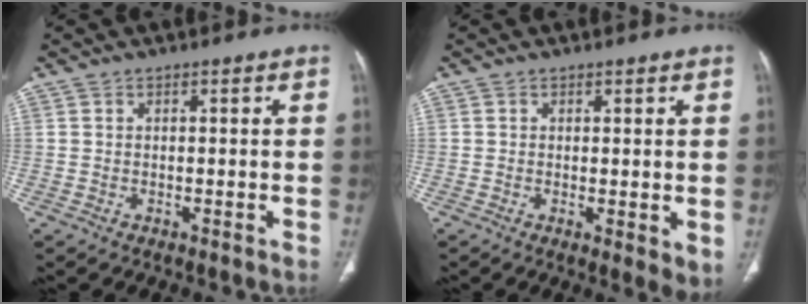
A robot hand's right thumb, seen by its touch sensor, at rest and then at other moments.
{"total": 3.8, "force": [-0.1, 1.3, 3.6], "torque": [-0.055, -0.016, -0.002]}